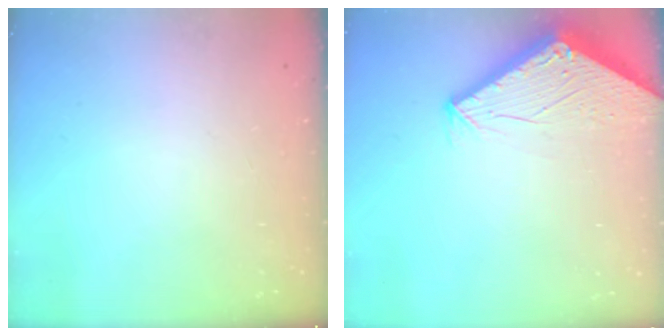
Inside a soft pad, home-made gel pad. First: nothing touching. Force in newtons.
{"total": 2.8, "press": 2.8, "slide": 0.1}